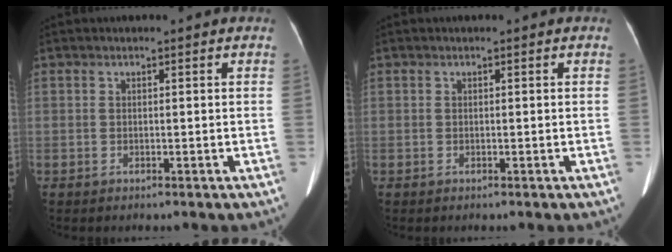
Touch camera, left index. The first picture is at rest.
{"total": 0.0}